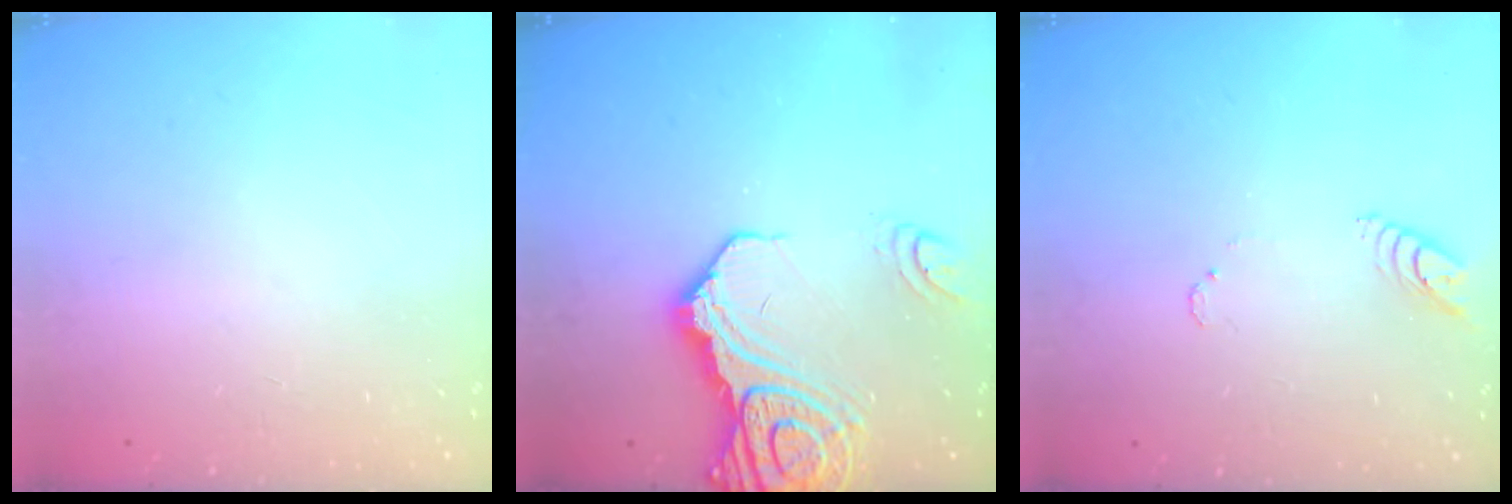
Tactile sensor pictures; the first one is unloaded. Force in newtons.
{"total": 18.8, "press": 18.7, "slide": 2.5}
{"total": 4.2, "press": 4.1, "slide": 0.4}